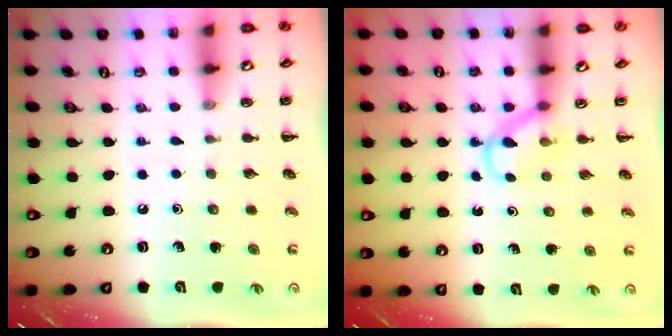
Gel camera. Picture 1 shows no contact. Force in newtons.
{"total": 3.6, "press": 3.5, "slide": 1.1}